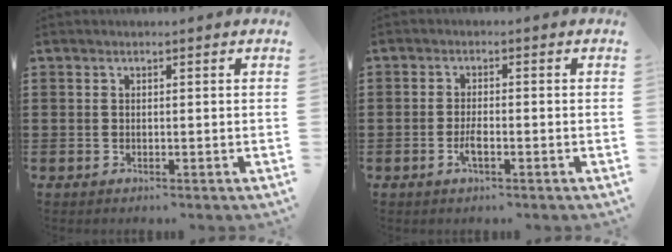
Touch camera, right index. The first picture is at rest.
{"total": 2.5, "force": [-1.1, 0.6, 2.2], "torque": [-0.045, -0.002, -0.022]}